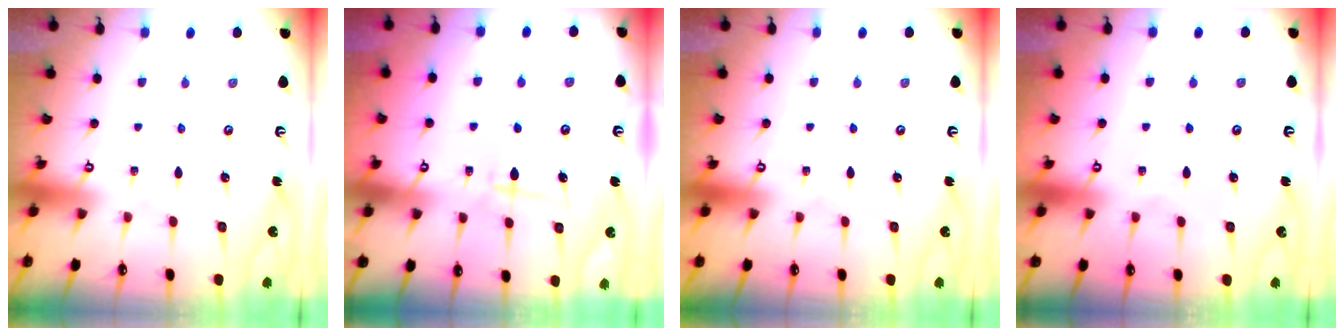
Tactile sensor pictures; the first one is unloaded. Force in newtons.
{"total": 5.8, "press": 5.7, "slide": 0.8}
{"total": 0.0}
{"total": 0.0}